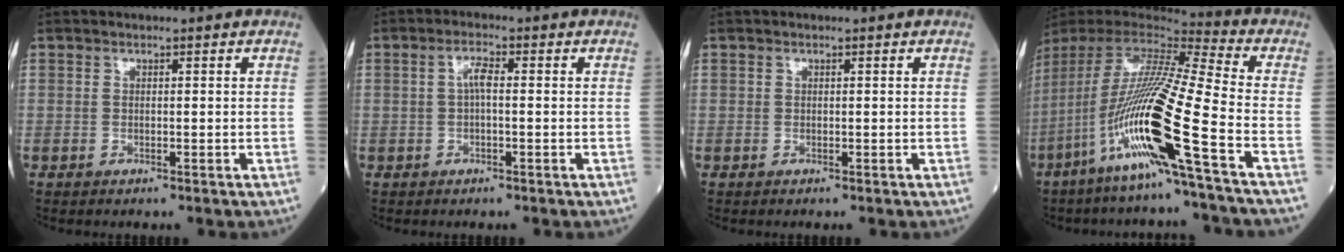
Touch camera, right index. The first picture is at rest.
{"total": 2.5, "force": [0.1, 0.6, 2.4], "torque": [-0.047, 0.006, 0.002]}
{"total": 0.0}
{"total": 21.4, "force": [-8.8, -1.0, 19.5], "torque": [-0.411, -0.040, -0.181]}